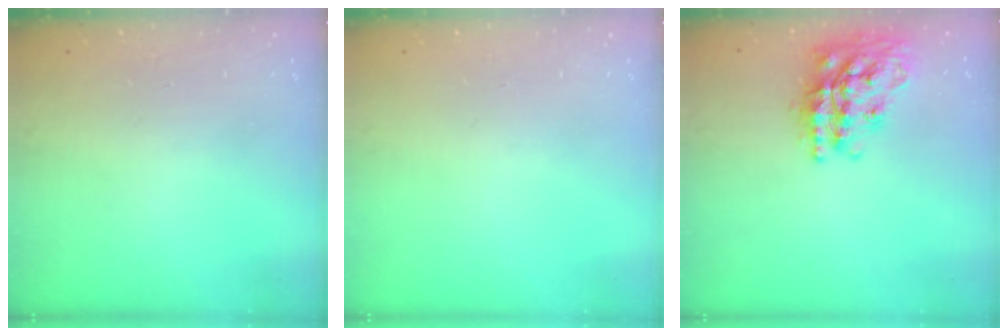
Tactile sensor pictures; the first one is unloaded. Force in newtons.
{"total": 0.0}
{"total": 22.9, "press": 22.9, "slide": 1.8}